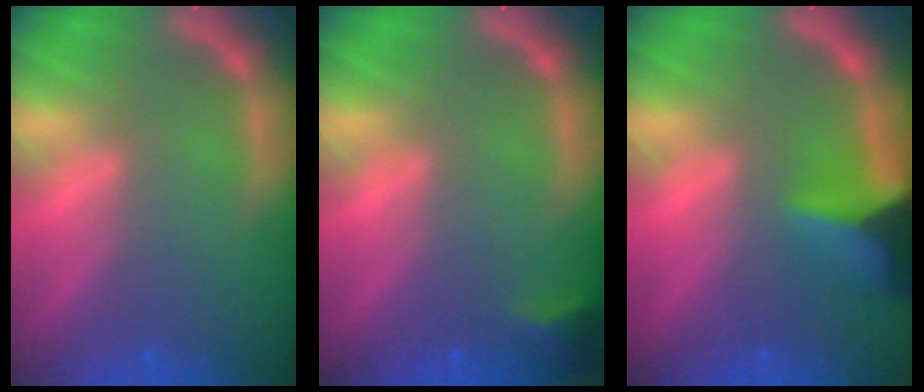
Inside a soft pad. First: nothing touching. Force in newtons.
{"total": 1.9}
{"total": 6.5}